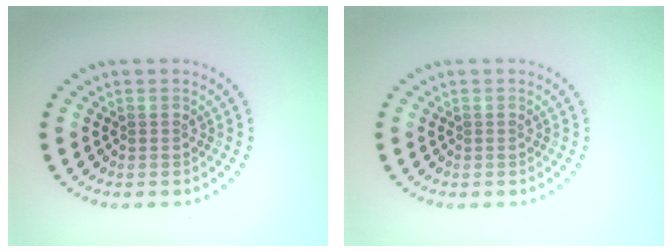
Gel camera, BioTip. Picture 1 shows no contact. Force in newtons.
{"total": 0.0}